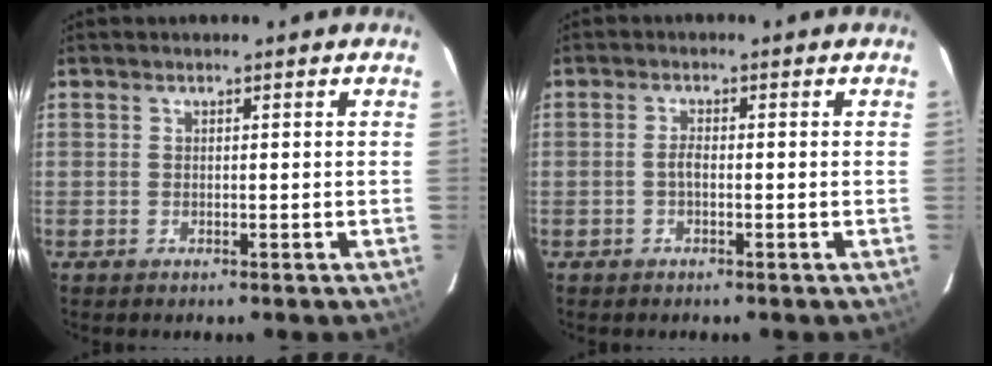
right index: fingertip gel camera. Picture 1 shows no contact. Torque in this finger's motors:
{"motor_torque": [0.26, -0.03, 0.23, 0.05]}